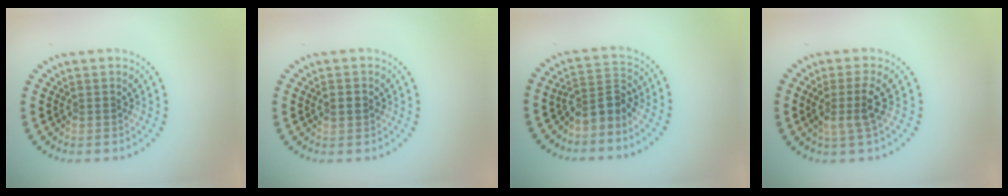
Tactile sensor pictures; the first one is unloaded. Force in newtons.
{"total": 1.5, "press": 1.5, "slide": 0.1}
{"total": 2.8, "press": 2.0, "slide": 2.0}
{"total": 2.7, "press": 2.0, "slide": 1.9}